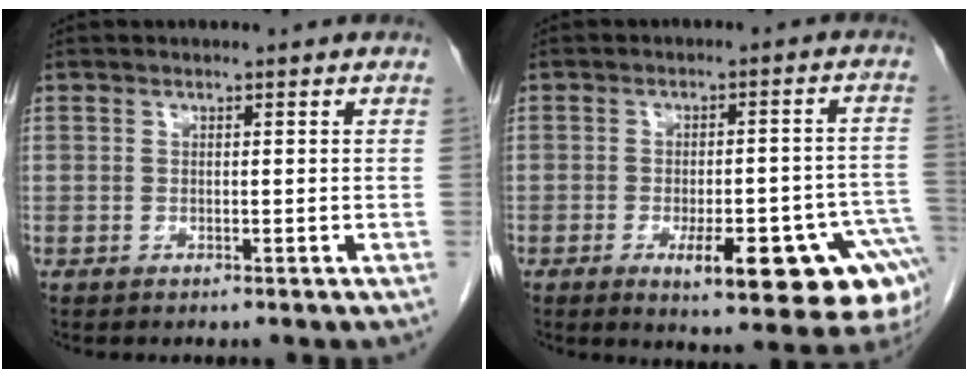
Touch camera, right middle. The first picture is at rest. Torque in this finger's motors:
{"motor_torque": [1.19, -0.94, 0.63, 0.09]}